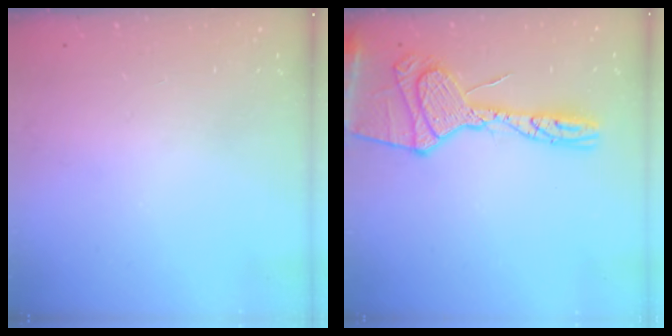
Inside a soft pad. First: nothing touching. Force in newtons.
{"total": 18.3, "press": 18.2, "slide": 1.9}